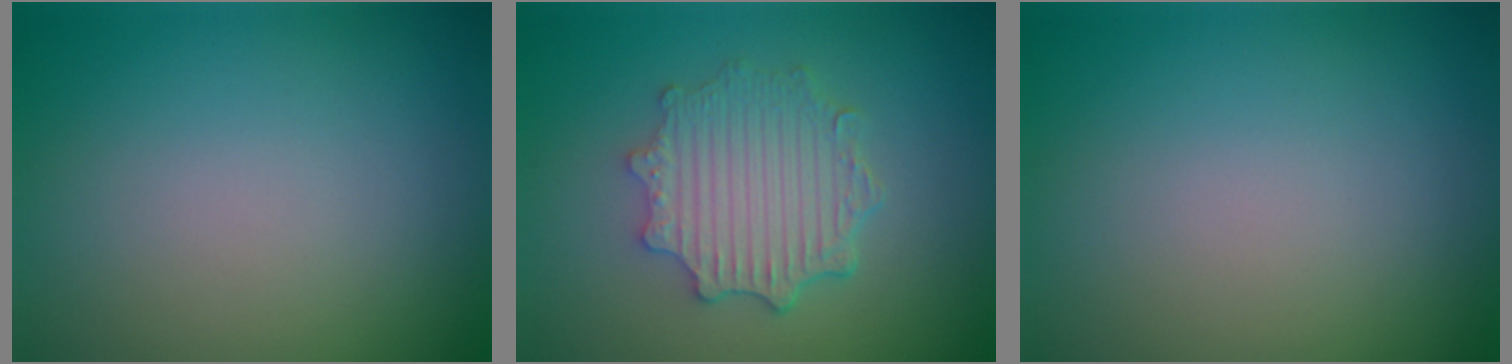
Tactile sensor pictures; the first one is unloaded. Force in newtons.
{"total": 4.6, "press": 3.8, "slide": 2.7}
{"total": 0.0}